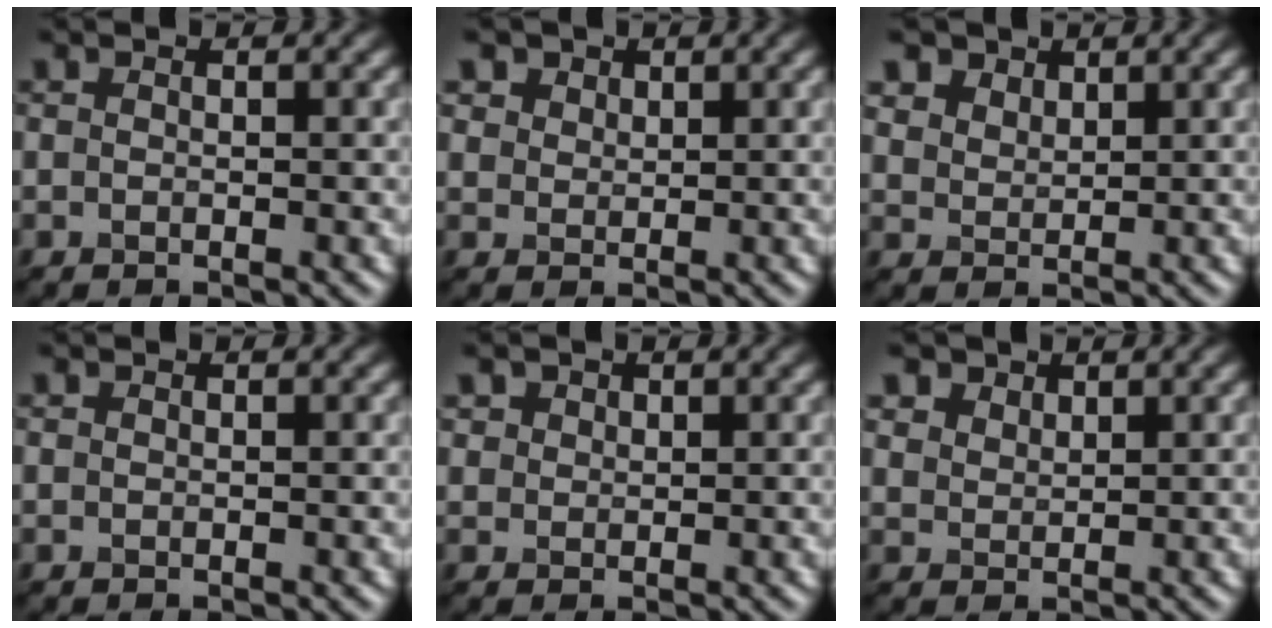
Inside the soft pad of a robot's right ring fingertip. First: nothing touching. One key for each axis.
{"total": 1.3, "fx": 1.1, "fy": 0.2, "fz": -0.8, "tx": -0.017, "ty": -0.002, "tz": 0.037}
{"total": 2.3, "fx": 2.2, "fy": 0.5, "fz": -0.5, "tx": -0.037, "ty": -0.002, "tz": 0.073}
{"total": 0.0}
{"total": 1.4, "fx": 0.1, "fy": -0.6, "fz": -1.2, "tx": -0.006, "ty": -0.003, "tz": 0.023}
{"total": 1.8, "fx": 1.6, "fy": 0.1, "fz": -0.8, "tx": -0.025, "ty": -0.005, "tz": 0.058}